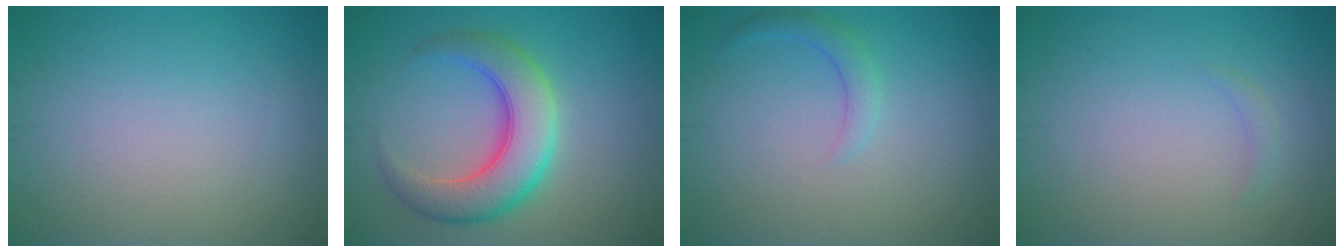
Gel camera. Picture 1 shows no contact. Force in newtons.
{"total": 7.0, "press": 7.0, "slide": 0.2}
{"total": 1.6, "press": 1.6, "slide": 0.2}
{"total": 0.7, "press": 0.7, "slide": 0.1}